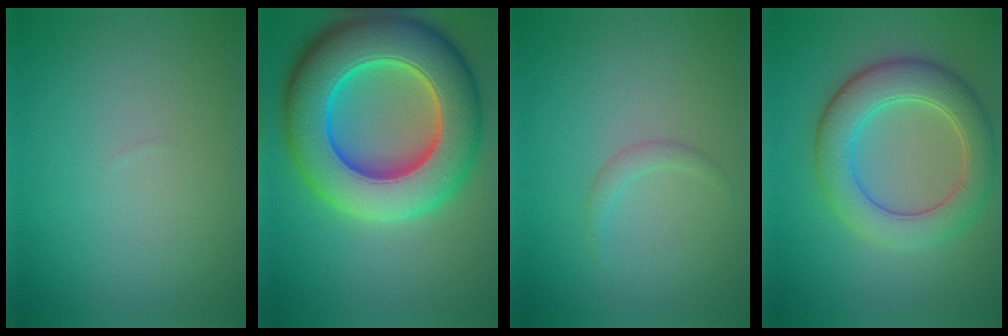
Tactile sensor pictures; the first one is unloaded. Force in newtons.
{"total": 13.4, "press": 13.4, "slide": 0.4}
{"total": 0.9, "press": 0.9, "slide": 0.1}
{"total": 6.2, "press": 6.2, "slide": 0.7}